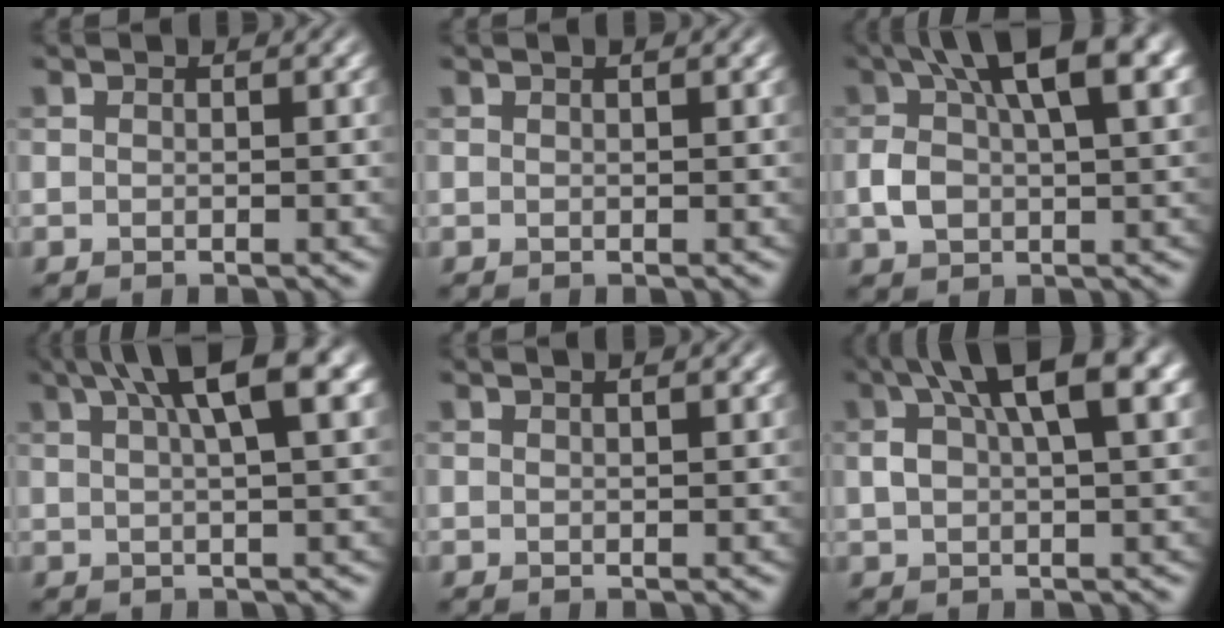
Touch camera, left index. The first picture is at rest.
{"total": 0.6, "force": [0.5, 0.1, 0.4], "torque": [-0.003, -0.001, 0.006]}
{"total": 8.6, "force": [1.9, 3.9, 7.5], "torque": [-0.144, 0.010, 0.031]}
{"total": 8.1, "force": [3.7, 2.1, 7.0], "torque": [-0.076, 0.029, 0.053]}
{"total": 1.4, "force": [0.9, 0.5, 0.9], "torque": [0.001, -0.002, 0.003]}
{"total": 8.5, "force": [3.2, 3.2, 7.2], "torque": [-0.132, 0.016, 0.059]}